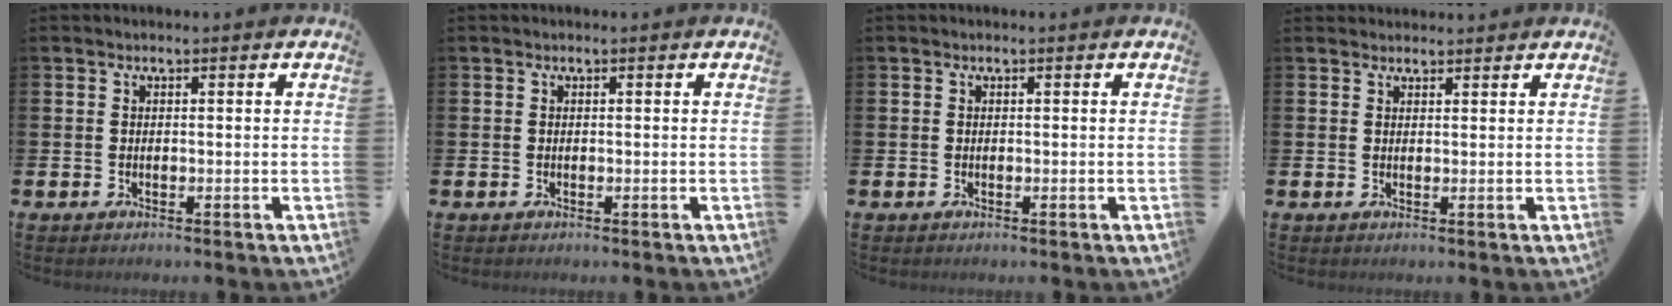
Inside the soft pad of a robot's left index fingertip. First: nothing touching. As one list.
[{"total": 0.0}, {"total": 0.0}, {"total": 1.6, "force": [1.6, 0.4, -0.1], "torque": [0.010, -0.005, 0.027]}]